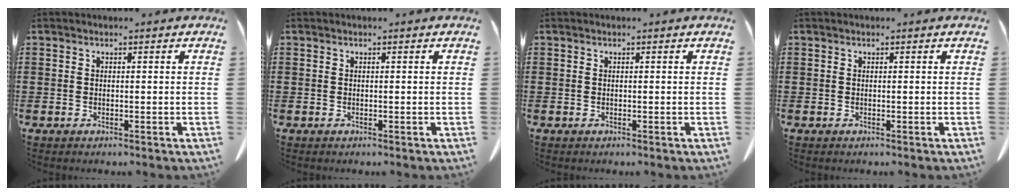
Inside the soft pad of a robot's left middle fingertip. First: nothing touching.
{"total": 0.0}
{"total": 0.0}
{"total": 0.0}